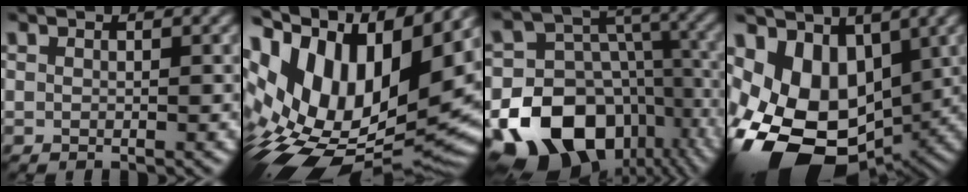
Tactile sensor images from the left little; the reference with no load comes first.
{"total": 17.5, "force": [1.1, 10.0, 14.3], "torque": [-0.238, 0.005, 0.024]}
{"total": 19.5, "force": [-10.2, 14.2, 8.7], "torque": [-0.154, -0.032, -0.159]}
{"total": 14.3, "force": [-3.1, 9.8, 10.0], "torque": [-0.195, -0.027, -0.055]}